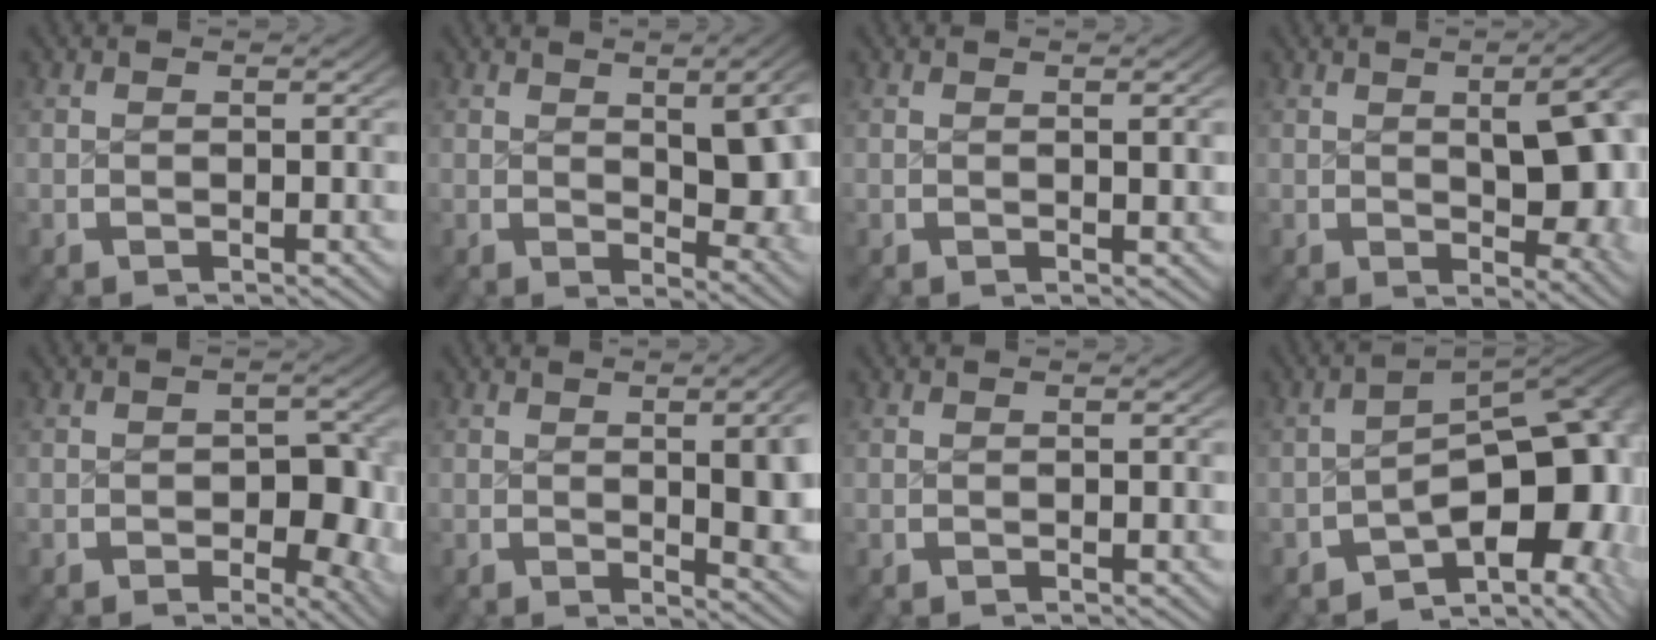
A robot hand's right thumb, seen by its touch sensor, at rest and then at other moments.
{"total": 7.0, "force": [0.4, 3.1, 6.3], "torque": [-0.074, -0.013, 0.016]}
{"total": 0.8, "force": [0.3, 0.1, 0.7], "torque": [-0.008, -0.001, 0.006]}
{"total": 9.1, "force": [0.1, 4.2, 8.0], "torque": [-0.099, -0.013, 0.014]}
{"total": 6.1, "force": [-1.2, 3.7, 4.7], "torque": [-0.059, -0.032, -0.006]}
{"total": 5.9, "force": [0.0, 2.2, 5.5], "torque": [-0.059, -0.004, 0.004]}
{"total": 0.0}
{"total": 15.3, "force": [-2.3, 9.1, 12.1], "torque": [-0.168, -0.043, -0.023]}